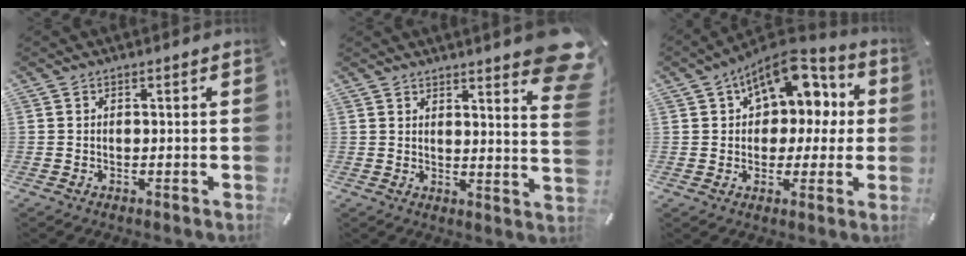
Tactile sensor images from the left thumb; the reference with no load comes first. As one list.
[{"total": 8.4, "force": [6.0, 1.6, 5.7], "torque": [-0.076, -0.055, 0.103]}, {"total": 13.4, "force": [6.0, 9.1, 7.8], "torque": [-0.107, -0.034, 0.107]}]